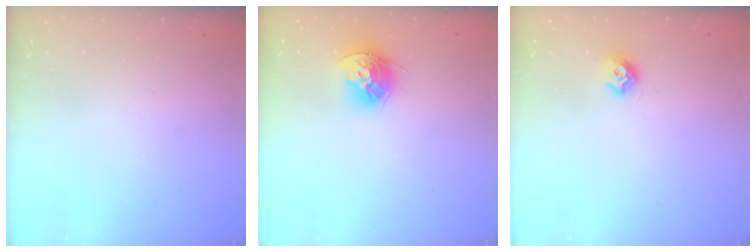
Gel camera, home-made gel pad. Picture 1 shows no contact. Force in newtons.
{"total": 12.6, "press": 12.5, "slide": 1.2}
{"total": 7.7, "press": 7.7, "slide": 0.7}